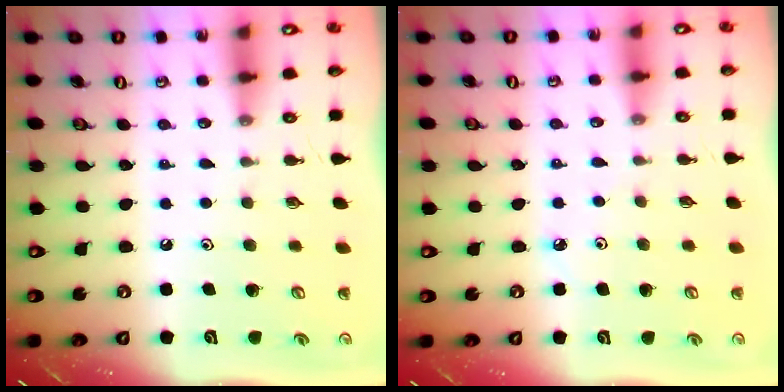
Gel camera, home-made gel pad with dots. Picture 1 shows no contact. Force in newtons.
{"total": 2.6, "press": 2.6, "slide": 0.2}